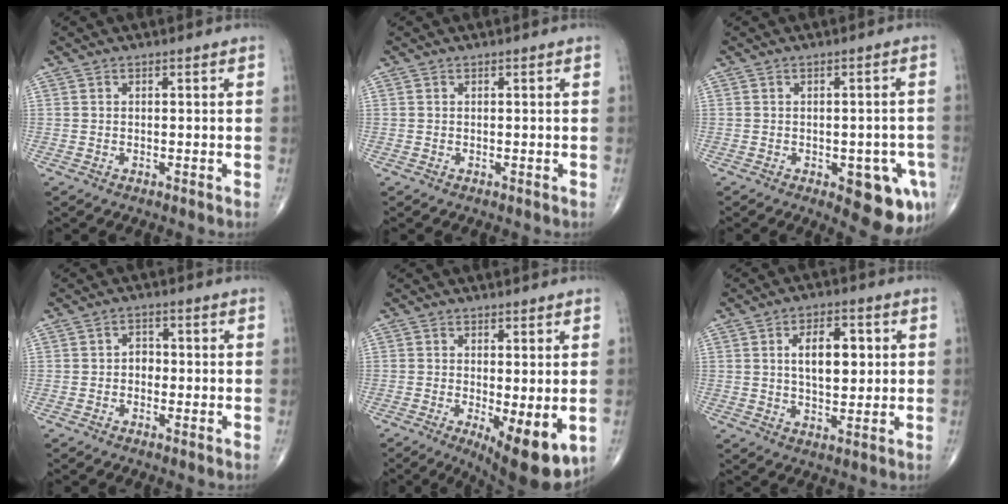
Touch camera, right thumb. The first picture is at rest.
{"total": 0.0}
{"total": 10.6, "force": [-4.2, 4.4, 8.6], "torque": [-0.068, 0.006, -0.045]}
{"total": 2.5, "force": [-0.4, 1.9, 1.6], "torque": [-0.005, 0.007, -0.015]}
{"total": 10.3, "force": [-2.7, 3.2, 9.4], "torque": [-0.128, -0.025, -0.031]}
{"total": 9.0, "force": [1.7, 4.8, 7.4], "torque": [-0.091, -0.005, 0.029]}